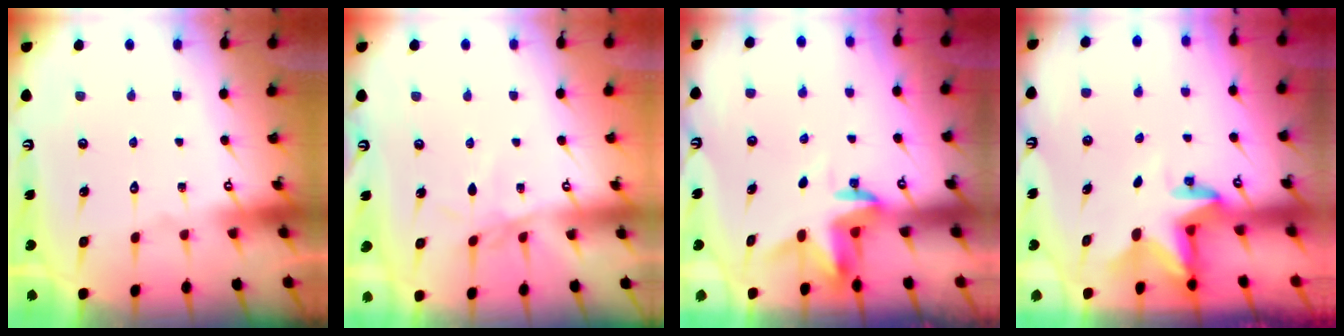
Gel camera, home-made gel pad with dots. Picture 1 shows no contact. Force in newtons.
{"total": 2.6, "press": 2.6, "slide": 0.1}
{"total": 3.6, "press": 3.6, "slide": 0.2}
{"total": 2.9, "press": 2.9, "slide": 0.1}